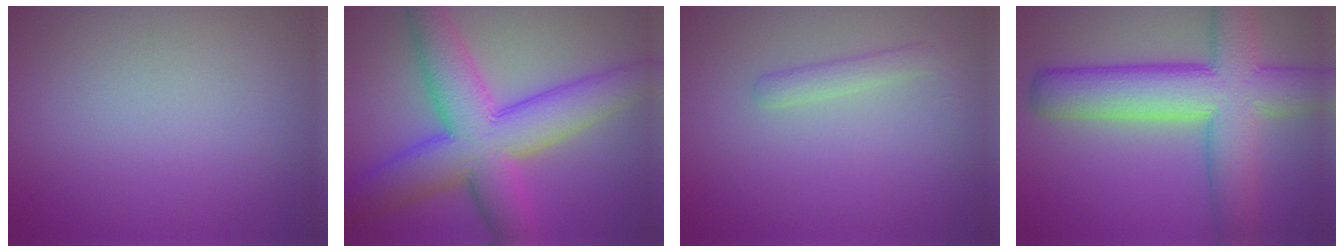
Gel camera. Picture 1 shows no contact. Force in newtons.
{"total": 10.5, "press": 10.5, "slide": 0.2}
{"total": 1.6, "press": 1.6, "slide": 0.1}
{"total": 10.5, "press": 10.5, "slide": 0.5}